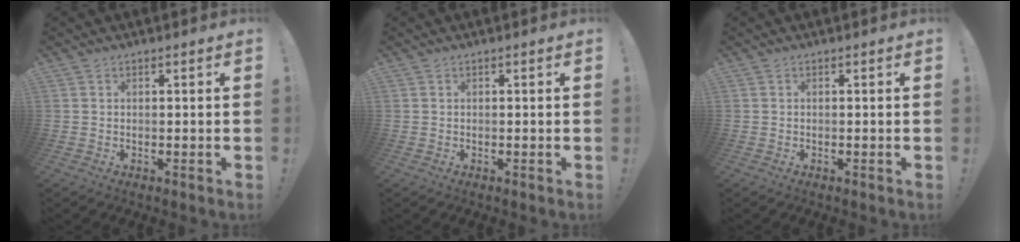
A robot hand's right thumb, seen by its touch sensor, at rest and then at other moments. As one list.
[{"total": 0.0}, {"total": 0.0}]